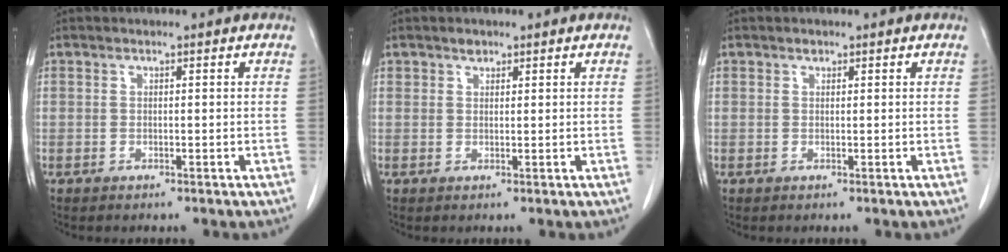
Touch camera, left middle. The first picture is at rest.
{"total": 1.2, "force": [0.9, 0.7, 0.3], "torque": [-0.003, -0.001, 0.013]}
{"total": 0.5, "force": [0.4, 0.3, 0.1], "torque": [-0.003, -0.002, 0.004]}